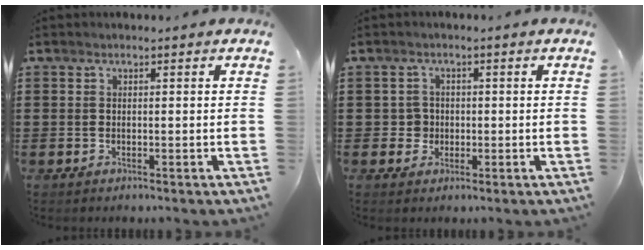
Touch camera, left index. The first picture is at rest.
{"total": 2.5, "force": [-0.2, 2.5, 0.5], "torque": [-0.023, 0.006, -0.009]}